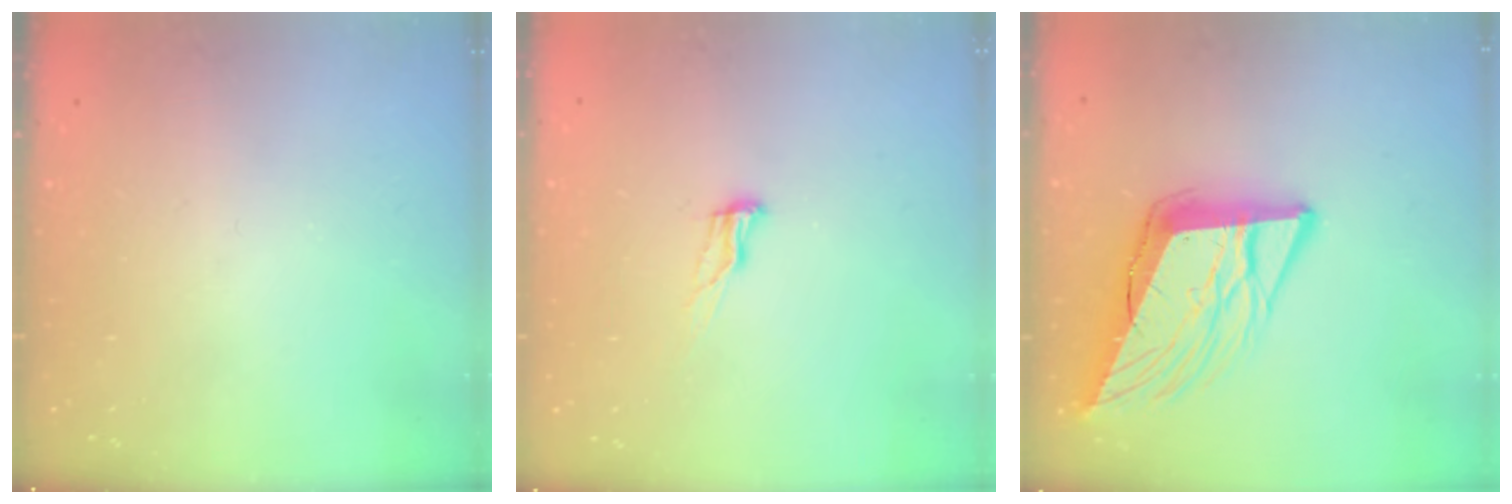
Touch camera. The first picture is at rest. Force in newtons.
{"total": 8.0, "press": 7.7, "slide": 2.0}
{"total": 15.9, "press": 15.6, "slide": 3.0}